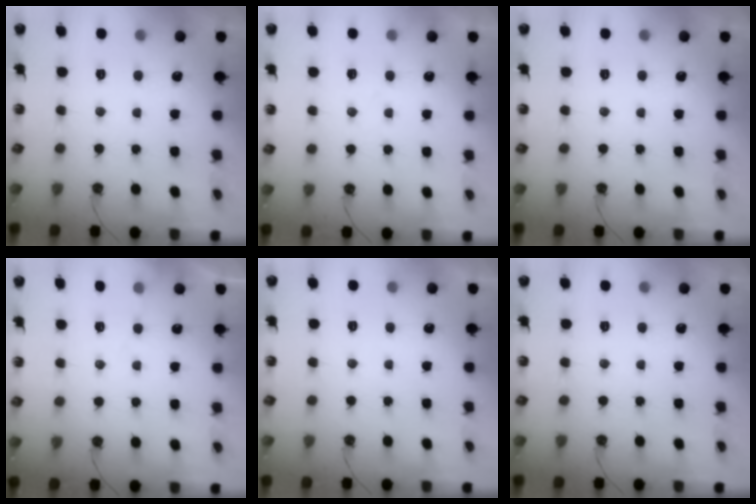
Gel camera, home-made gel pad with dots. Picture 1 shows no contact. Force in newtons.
{"total": 3.5, "press": 3.5, "slide": 0.6}
{"total": 0.0}
{"total": 4.3, "press": 4.2, "slide": 0.8}
{"total": 2.2, "press": 2.2, "slide": 0.4}
{"total": 0.0}